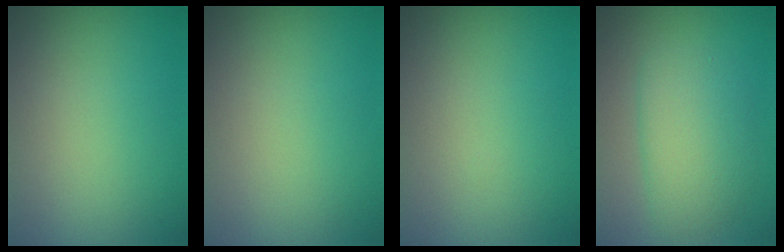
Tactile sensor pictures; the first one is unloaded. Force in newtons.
{"total": 0.0}
{"total": 0.0}
{"total": 3.8, "press": 3.8, "slide": 0.1}